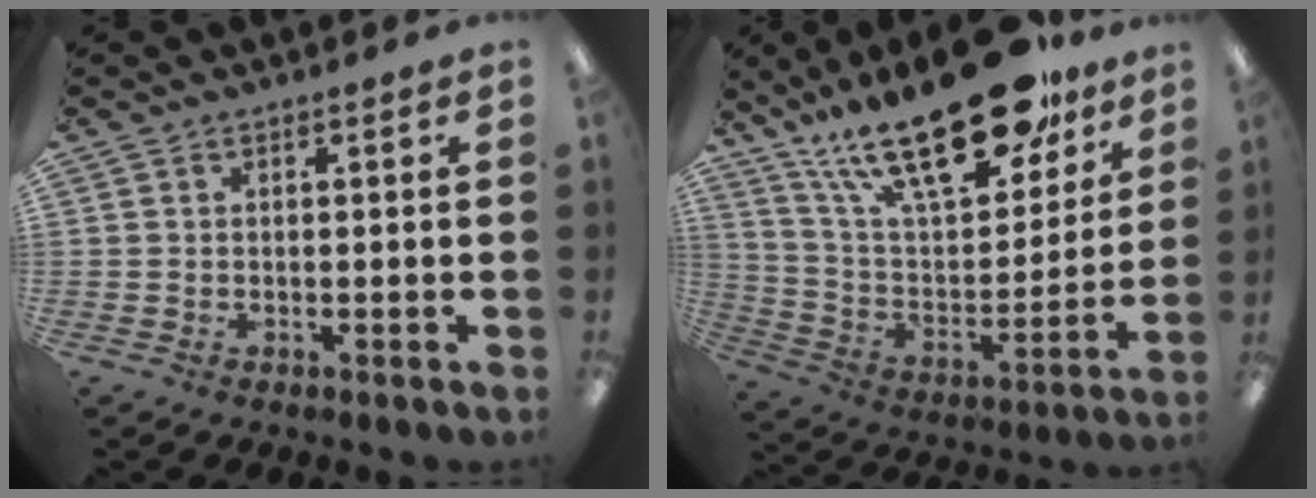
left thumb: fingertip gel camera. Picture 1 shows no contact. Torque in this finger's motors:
{"motor_torque": [0.93, 0.60, 1.39, -1.38, 0.35]}